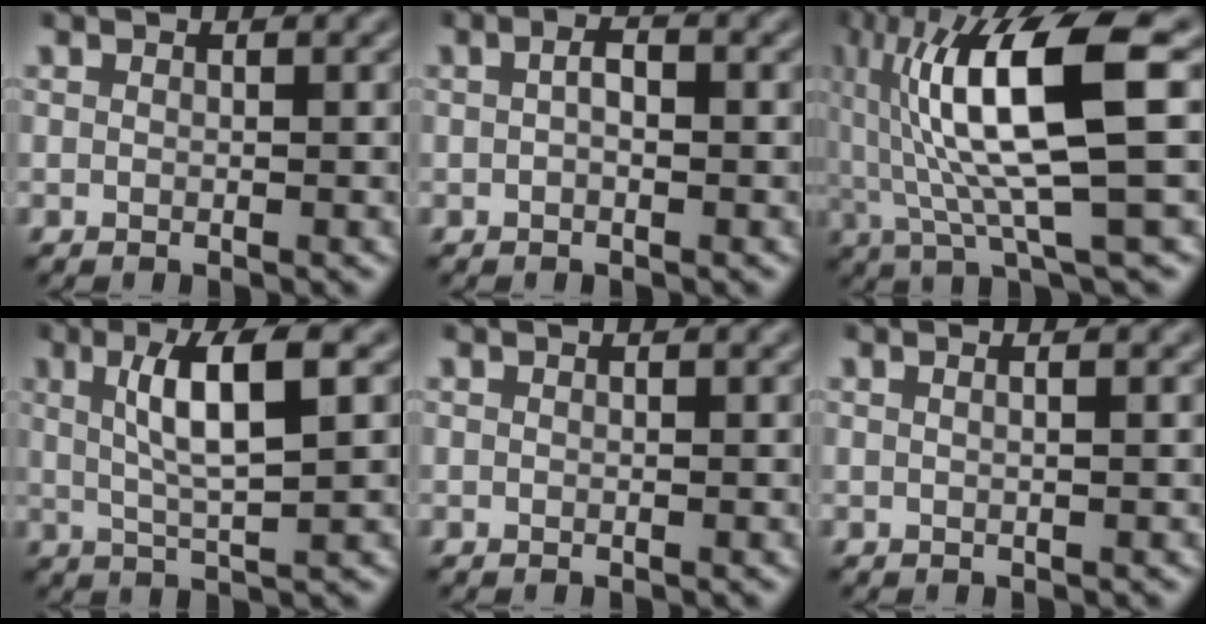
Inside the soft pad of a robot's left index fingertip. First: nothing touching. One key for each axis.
{"total": 1.6, "fx": -0.4, "fy": 0.6, "fz": 1.5, "tx": -0.020, "ty": 0.002, "tz": -0.003}
{"total": 11.6, "fx": 1.1, "fy": 2.2, "fz": 11.3, "tx": -0.197, "ty": 0.013, "tz": 0.032}
{"total": 5.7, "fx": 1.0, "fy": 1.0, "fz": 5.5, "tx": -0.095, "ty": 0.008, "tz": 0.026}
{"total": 0.0}
{"total": 1.3, "fx": 0.1, "fy": 0.6, "fz": 1.1, "tx": 0.005, "ty": 0.002, "tz": -0.013}